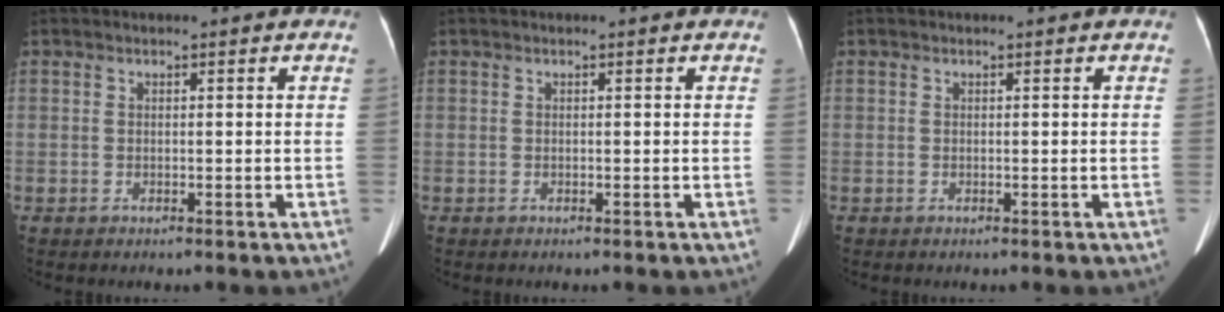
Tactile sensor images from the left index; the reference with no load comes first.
{"total": 0.0}
{"total": 0.0}